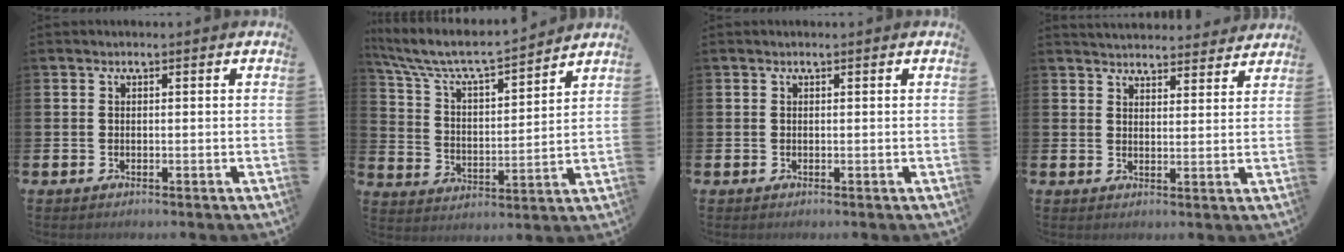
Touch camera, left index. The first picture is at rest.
{"total": 7.5, "force": [7.0, 1.1, 2.4], "torque": [-0.086, -0.053, 0.118]}
{"total": 0.0}
{"total": 4.1, "force": [4.0, 0.6, 0.1], "torque": [-0.012, -0.024, 0.073]}